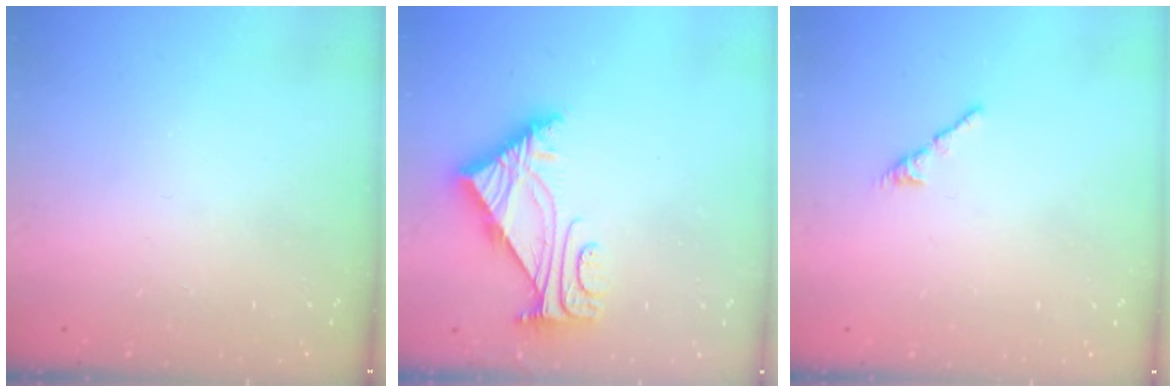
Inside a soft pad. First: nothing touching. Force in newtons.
{"total": 5.8, "press": 5.7, "slide": 0.9}
{"total": 2.7, "press": 2.6, "slide": 0.8}